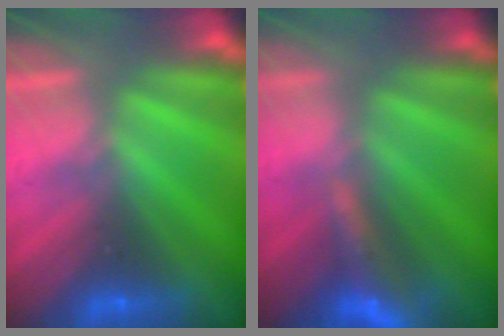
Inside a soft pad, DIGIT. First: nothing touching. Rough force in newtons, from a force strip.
{"total": 9.7}